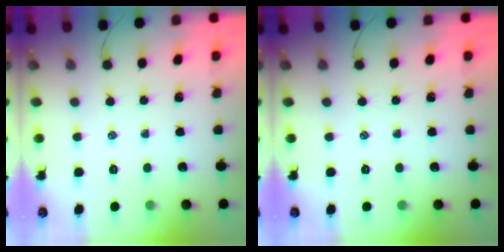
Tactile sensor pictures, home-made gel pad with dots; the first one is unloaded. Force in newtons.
{"total": 0.0}